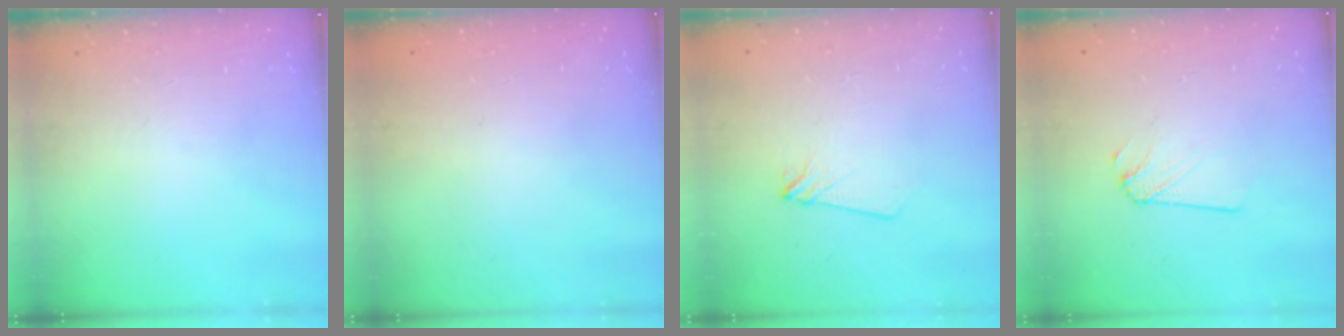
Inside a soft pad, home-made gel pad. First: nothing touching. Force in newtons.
{"total": 0.7, "press": 0.3, "slide": 0.7}
{"total": 3.8, "press": 3.7, "slide": 0.6}
{"total": 2.2, "press": 2.2, "slide": 0.1}